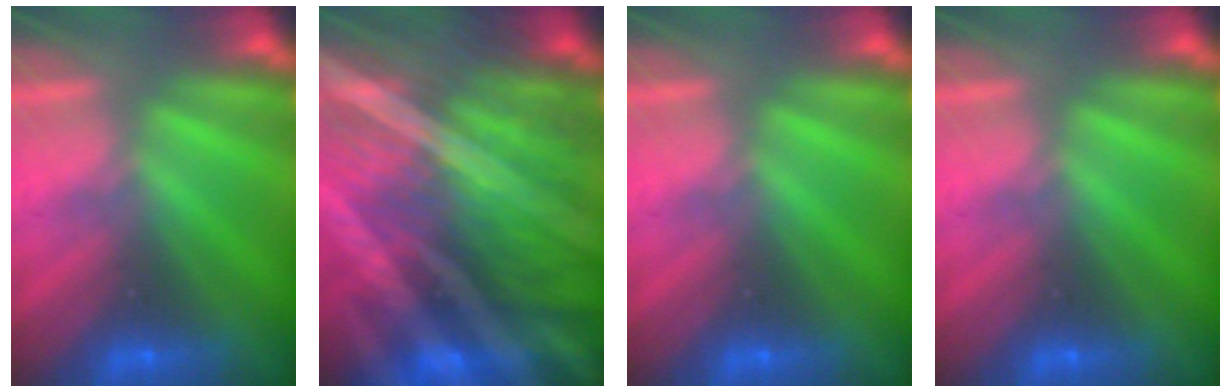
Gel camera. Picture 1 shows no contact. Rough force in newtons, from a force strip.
{"total": 9.7}
{"total": 0.0}
{"total": 0.0}